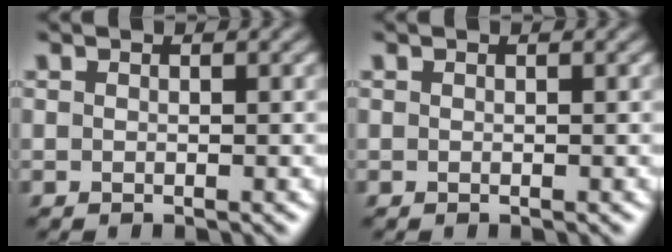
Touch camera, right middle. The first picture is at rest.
{"total": 0.0}